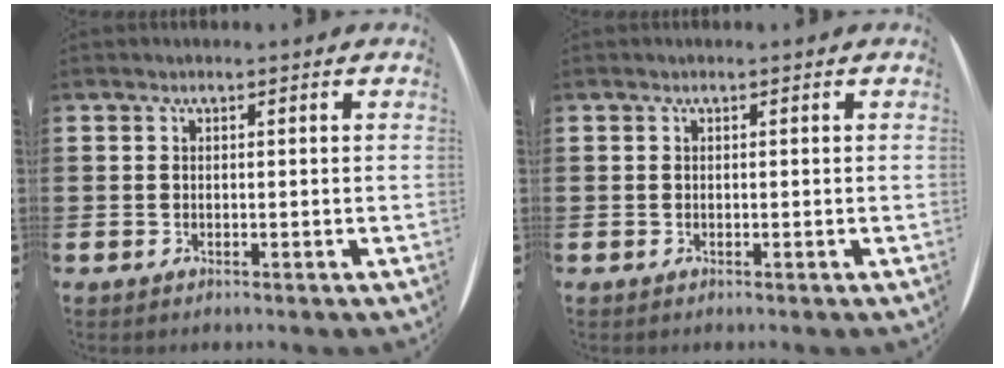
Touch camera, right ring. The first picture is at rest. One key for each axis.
{"total": 0.0}